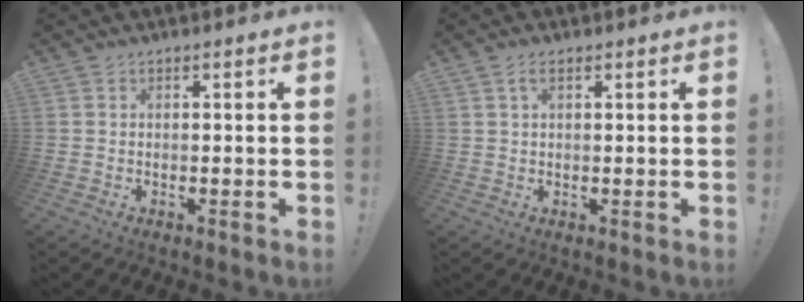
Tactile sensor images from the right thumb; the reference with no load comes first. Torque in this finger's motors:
{"motor_torque": [0.18, -0.20, -0.06, 0.15, 0.09]}